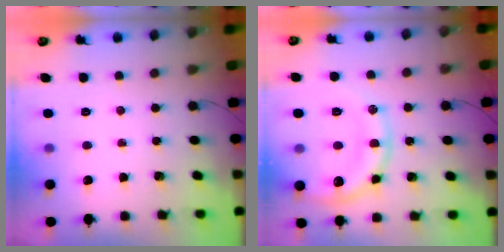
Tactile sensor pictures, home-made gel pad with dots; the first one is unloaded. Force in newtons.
{"total": 14.8, "press": 14.7, "slide": 1.7}